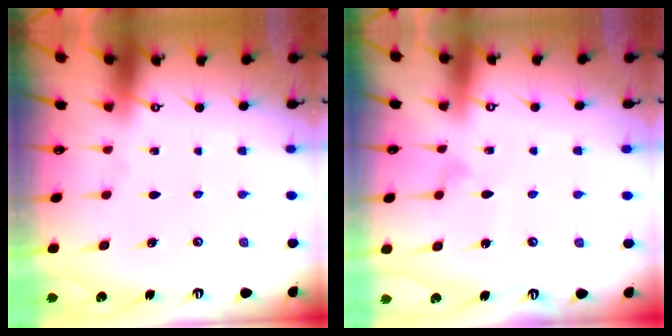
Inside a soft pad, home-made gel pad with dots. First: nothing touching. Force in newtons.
{"total": 6.7, "press": 6.7, "slide": 0.5}